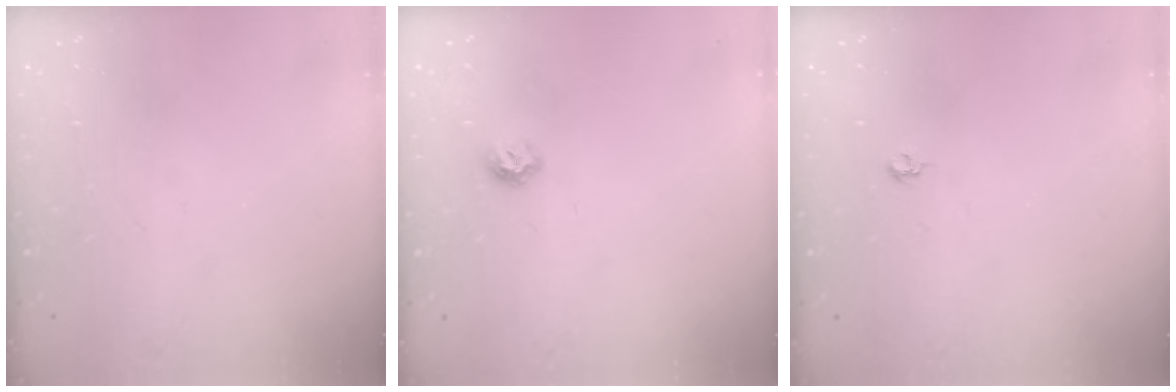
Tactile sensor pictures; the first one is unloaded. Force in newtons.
{"total": 6.0, "press": 5.9, "slide": 0.8}
{"total": 3.7, "press": 3.6, "slide": 0.8}